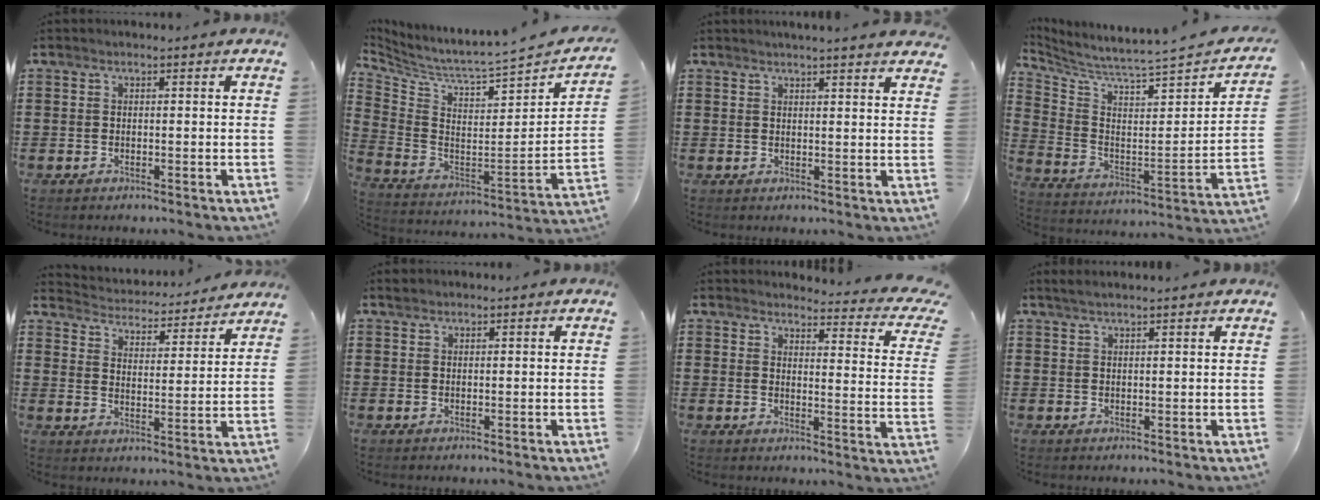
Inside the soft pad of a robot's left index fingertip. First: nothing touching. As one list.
[{"total": 4.0, "force": [3.7, -0.5, 1.5], "torque": [-0.054, -0.057, 0.053]}, {"total": 2.2, "force": [2.1, -0.2, 0.5], "torque": [-0.013, -0.004, 0.040]}, {"total": 4.2, "force": [3.9, -0.3, 1.6], "torque": [-0.056, -0.051, 0.056]}, {"total": 3.8, "force": [3.8, 0.0, -0.2], "torque": [-0.021, -0.034, 0.060]}, {"total": 0.6, "force": [0.5, 0.4, 0.1], "torque": [-0.005, 0.002, 0.011]}, {"total": 4.0, "force": [3.6, 0.4, 1.8], "torque": [-0.036, -0.027, 0.057]}, {"total": 1.7, "force": [1.4, 0.1, 0.8], "torque": [-0.018, 0.001, 0.027]}]